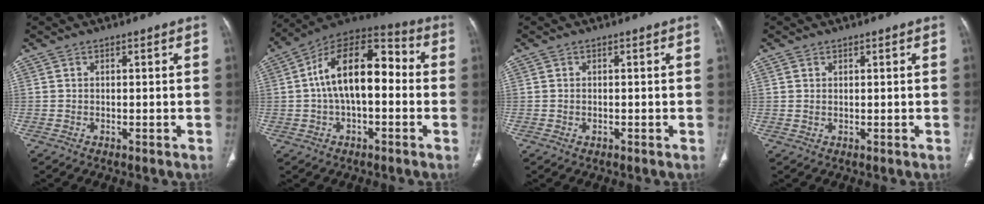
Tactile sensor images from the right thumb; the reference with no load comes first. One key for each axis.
{"total": 17.1, "fx": 0.4, "fy": 9.1, "fz": 14.4, "tx": -0.221, "ty": 0.048, "tz": -0.006}
{"total": 0.5, "fx": -0.1, "fy": 0.4, "fz": 0.3, "tx": -0.009, "ty": 0.002, "tz": 0.000}
{"total": 0.8, "fx": 0.6, "fy": 0.5, "fz": 0.2, "tx": -0.001, "ty": -0.004, "tz": 0.010}